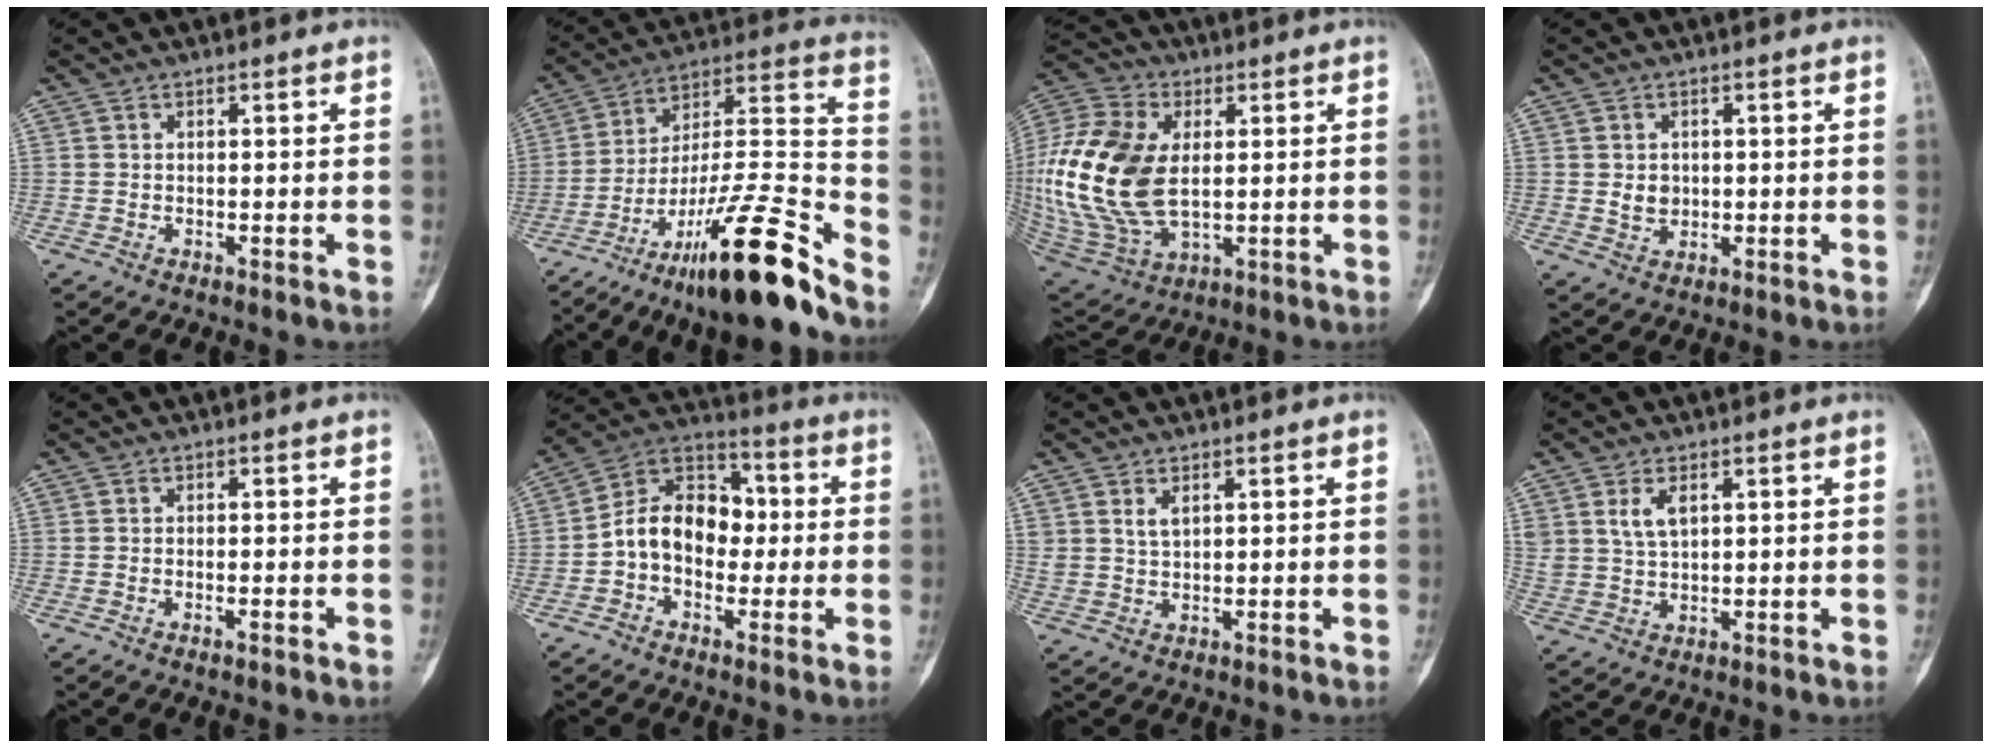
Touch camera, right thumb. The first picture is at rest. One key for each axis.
{"total": 23.8, "fx": -16.8, "fy": 3.4, "fz": 16.6, "tx": -0.257, "ty": 0.094, "tz": -0.279}
{"total": 23.1, "fx": 1.5, "fy": 14.1, "fz": 18.2, "tx": -0.400, "ty": -0.015, "tz": 0.034}
{"total": 3.0, "fx": 0.2, "fy": 2.5, "fz": 1.6, "tx": -0.015, "ty": -0.001, "tz": 0.009}
{"total": 0.9, "fx": -0.6, "fy": 0.1, "fz": 0.7, "tx": -0.016, "ty": 0.004, "tz": -0.008}
{"total": 12.6, "fx": -1.1, "fy": 9.2, "fz": 8.5, "tx": -0.113, "ty": 0.042, "tz": -0.033}
{"total": 2.5, "fx": 1.4, "fy": 1.3, "fz": 1.6, "tx": -0.026, "ty": -0.009, "tz": 0.032}
{"total": 4.6, "fx": 2.0, "fy": 2.5, "fz": 3.3, "tx": -0.059, "ty": -0.009, "tz": 0.046}